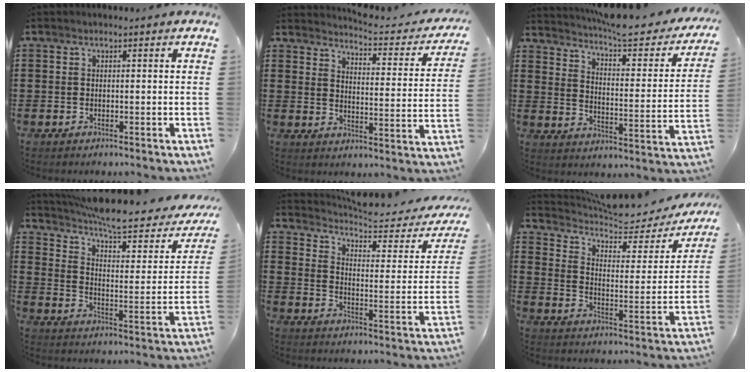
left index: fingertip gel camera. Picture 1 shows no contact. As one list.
[{"total": 3.6, "force": [3.5, -0.1, 1.1], "torque": [-0.036, -0.033, 0.052]}, {"total": 6.1, "force": [5.6, 0.1, 2.3], "torque": [-0.067, -0.040, 0.090]}, {"total": 8.6, "force": [7.2, 0.9, 4.6], "torque": [-0.115, -0.048, 0.121]}, {"total": 4.6, "force": [4.2, 0.4, 1.8], "torque": [-0.062, -0.031, 0.064]}, {"total": 5.6, "force": [4.9, 1.2, 2.4], "torque": [-0.065, -0.036, 0.077]}]